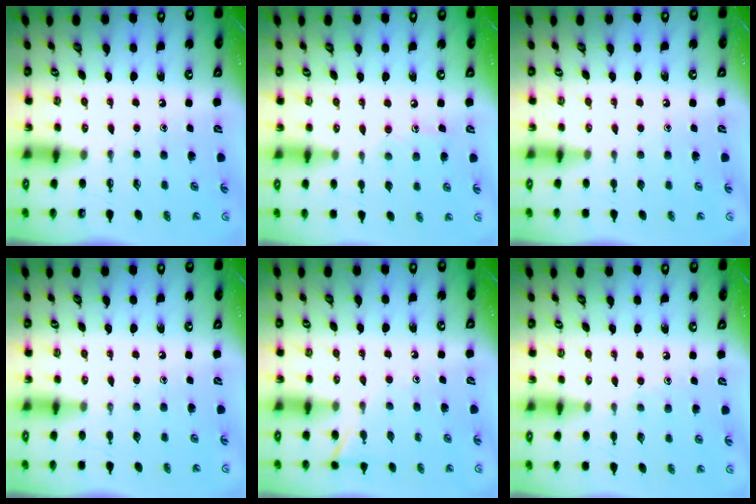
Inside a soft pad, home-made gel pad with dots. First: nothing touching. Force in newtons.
{"total": 7.0, "press": 7.0, "slide": 0.1}
{"total": 0.0}
{"total": 0.0}
{"total": 6.3, "press": 6.3, "slide": 0.6}
{"total": 4.8, "press": 4.7, "slide": 0.4}